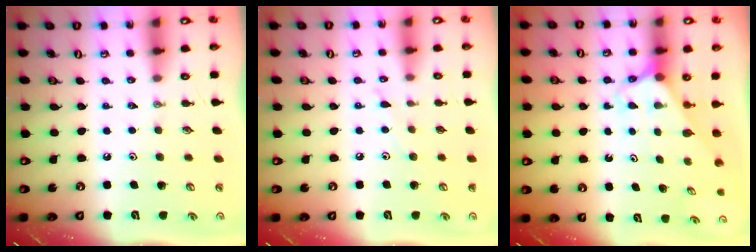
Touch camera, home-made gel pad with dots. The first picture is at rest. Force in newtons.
{"total": 5.4, "press": 5.4, "slide": 0.5}
{"total": 2.5, "press": 2.5, "slide": 0.2}